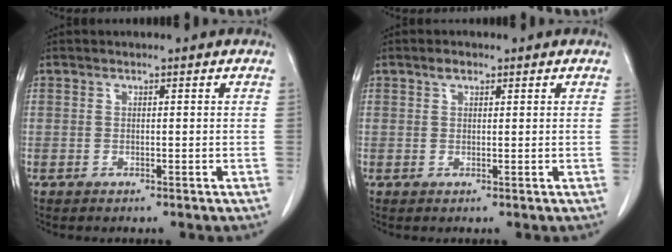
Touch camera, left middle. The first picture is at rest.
{"total": 1.5, "force": [1.0, 0.8, 0.8], "torque": [-0.016, 0.005, 0.016]}